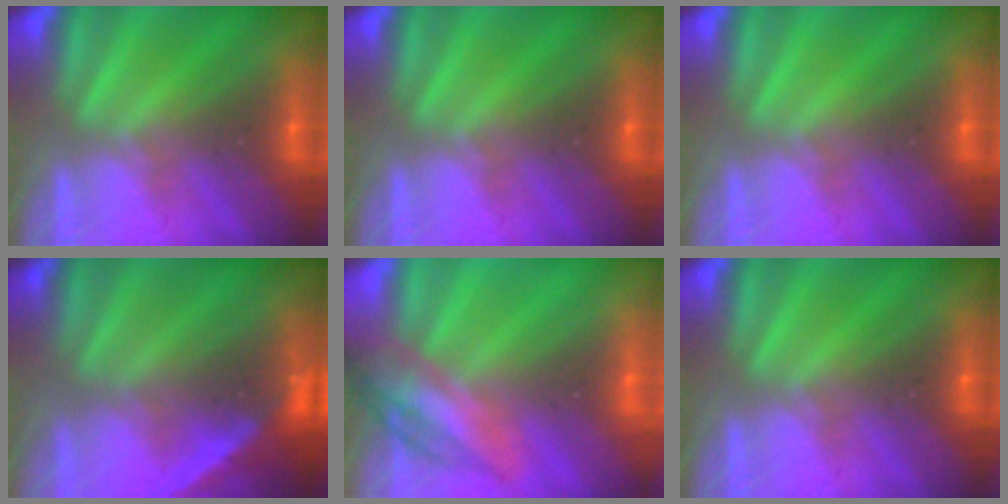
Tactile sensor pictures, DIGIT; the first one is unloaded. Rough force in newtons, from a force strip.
{"total": 0.0}
{"total": 0.0}
{"total": 2.2}
{"total": 2.4}
{"total": 0.0}